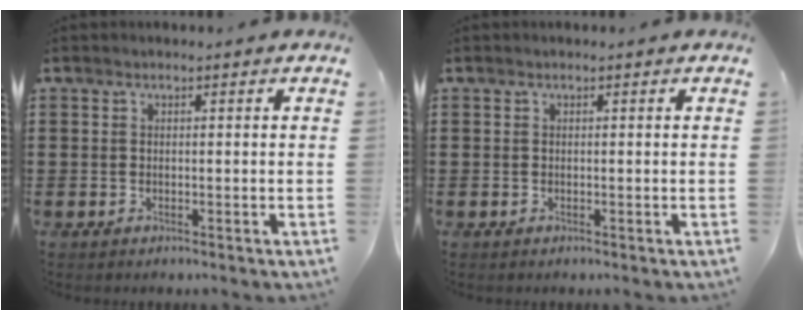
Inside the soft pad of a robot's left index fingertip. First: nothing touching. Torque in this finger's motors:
{"motor_torque": [0.02, -0.02, 0.03, 0.00]}